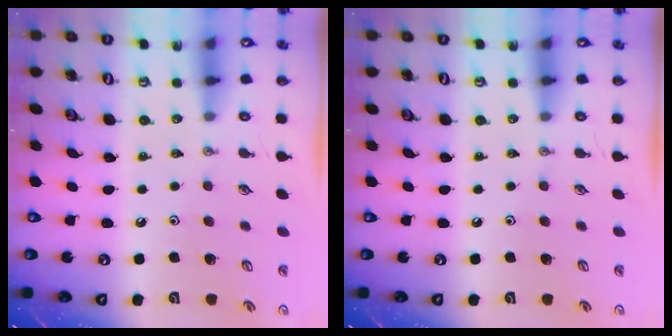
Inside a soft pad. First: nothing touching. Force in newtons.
{"total": 0.0}